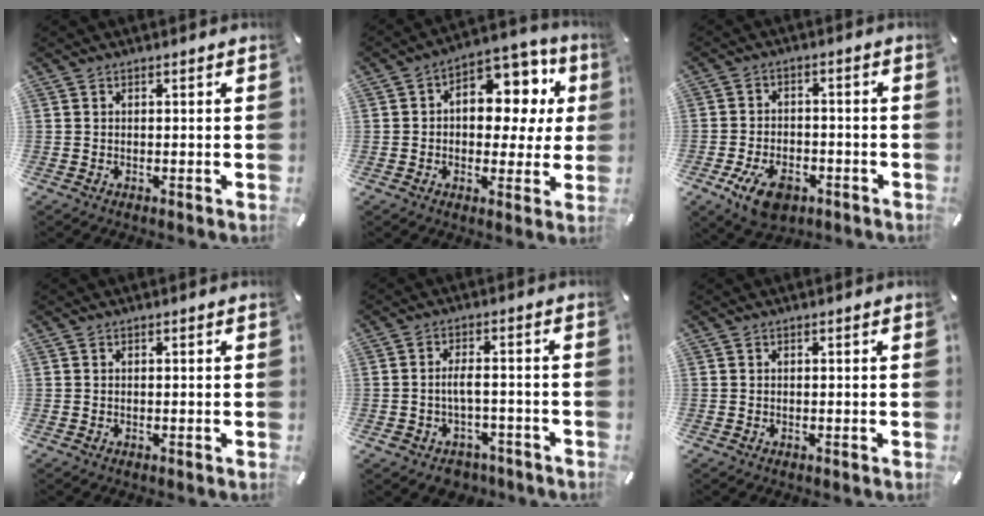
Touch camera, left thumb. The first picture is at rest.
{"total": 11.6, "force": [3.3, 7.9, 7.8], "torque": [-0.097, -0.032, 0.056]}
{"total": 8.8, "force": [-4.4, 5.3, 5.5], "torque": [-0.104, 0.012, -0.078]}
{"total": 0.0}
{"total": 4.9, "force": [-1.8, 3.3, 3.2], "torque": [-0.063, 0.011, -0.034]}
{"total": 0.0}